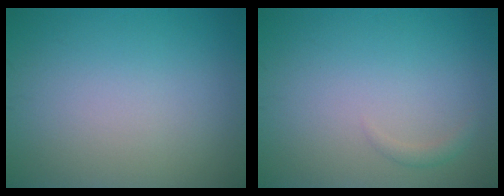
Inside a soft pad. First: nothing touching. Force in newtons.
{"total": 0.8, "press": 0.8, "slide": 0.1}